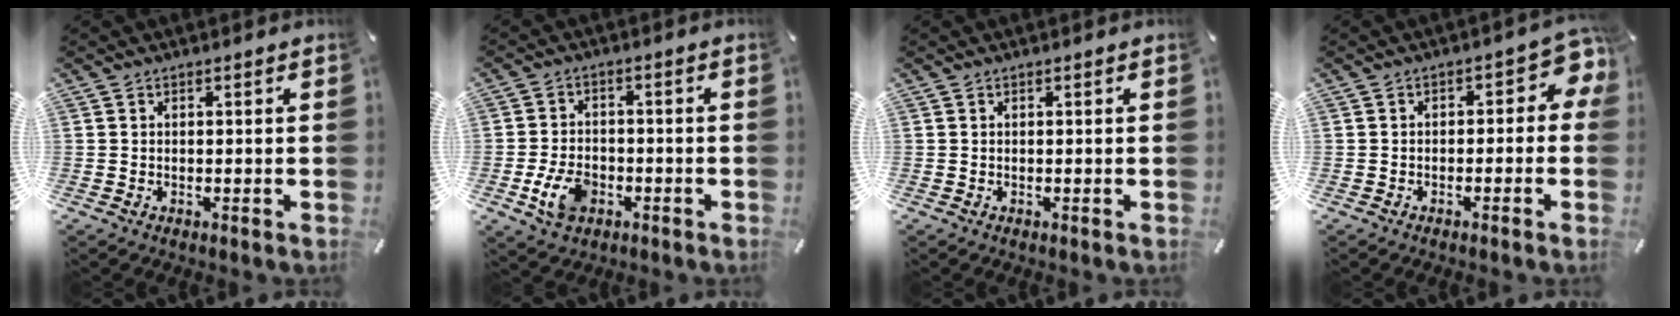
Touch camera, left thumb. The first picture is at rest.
{"total": 7.7, "force": [-2.9, 5.3, 4.9], "torque": [-0.113, 0.009, -0.053]}
{"total": 0.0}
{"total": 5.3, "force": [-0.1, 3.4, 4.1], "torque": [-0.048, -0.002, -0.011]}